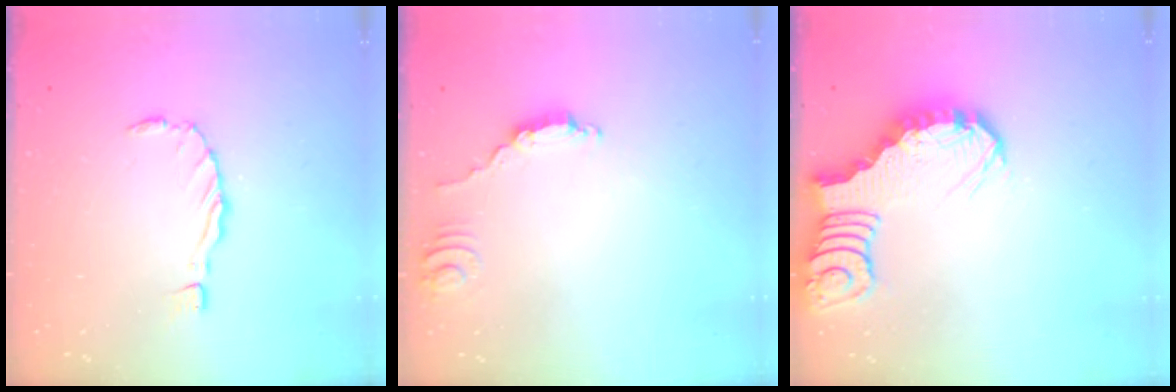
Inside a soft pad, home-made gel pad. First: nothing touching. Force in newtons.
{"total": 5.3, "press": 5.3, "slide": 0.3}
{"total": 3.0, "press": 3.0, "slide": 0.3}